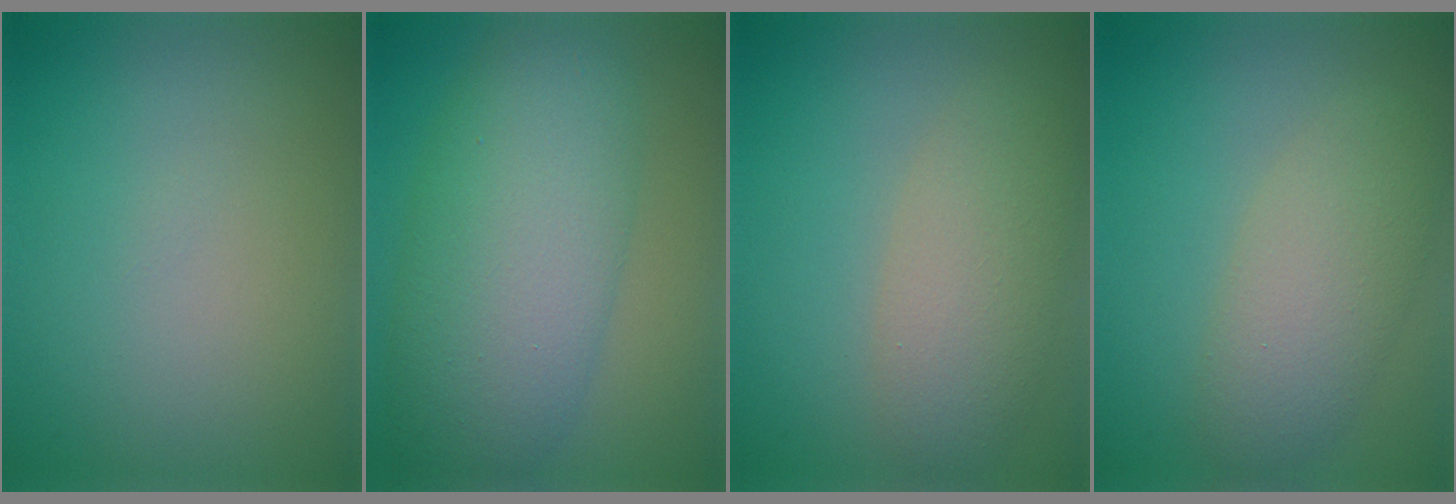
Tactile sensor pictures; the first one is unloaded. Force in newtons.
{"total": 9.1, "press": 9.1, "slide": 0.2}
{"total": 4.5, "press": 4.5, "slide": 0.2}
{"total": 4.6, "press": 4.6, "slide": 0.0}